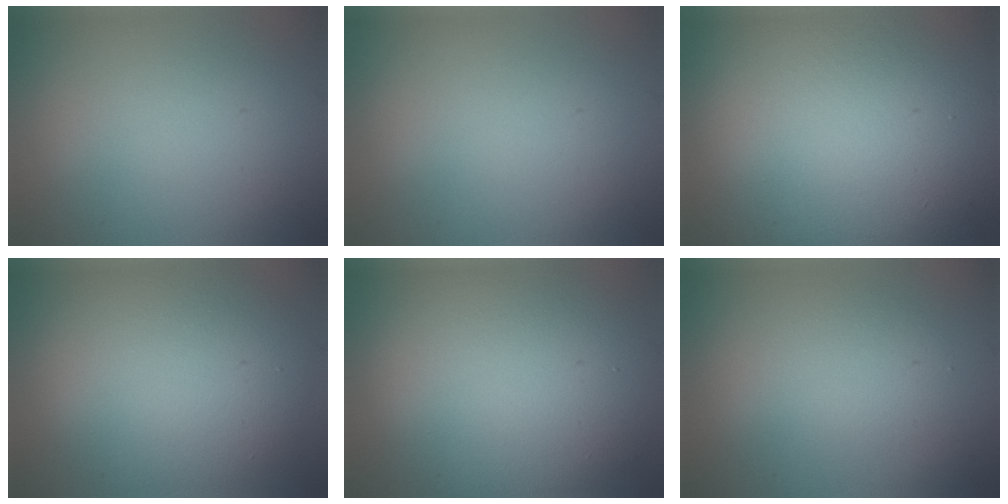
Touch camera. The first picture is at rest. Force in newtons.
{"total": 0.0}
{"total": 19.0, "press": 19.0, "slide": 0.7}
{"total": 8.5, "press": 8.4, "slide": 0.6}
{"total": 12.3, "press": 12.3, "slide": 0.6}
{"total": 2.4, "press": 2.4, "slide": 0.2}